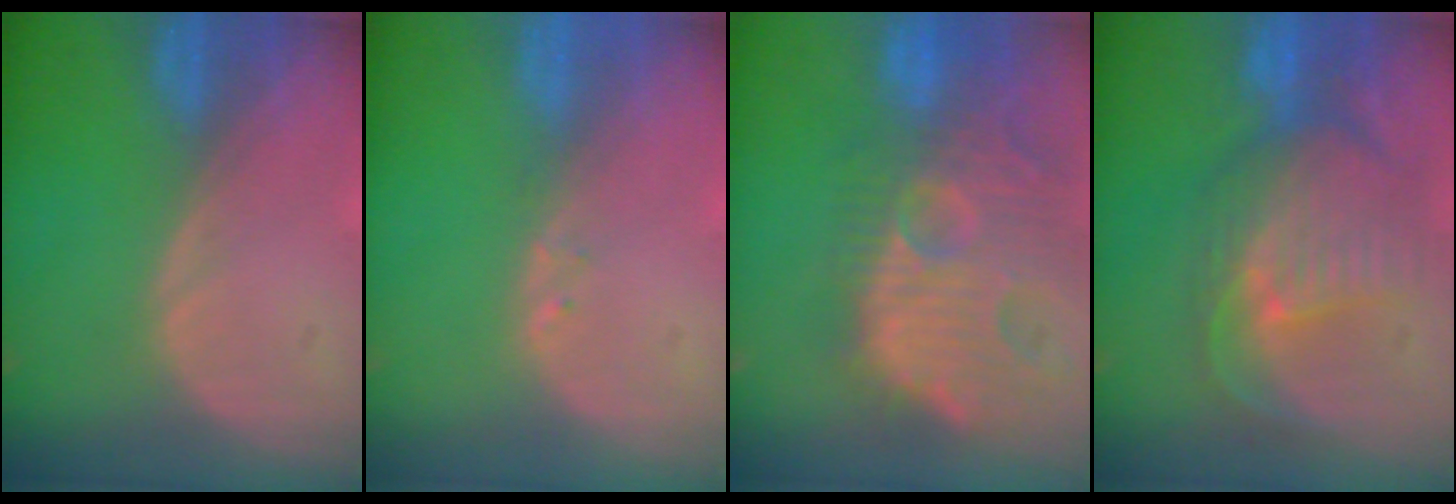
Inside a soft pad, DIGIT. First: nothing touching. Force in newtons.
{"total": 0.6, "press": 0.6, "slide": 0.1}
{"total": 14.4, "press": 12.6, "slide": 7.0}
{"total": 10.5, "press": 9.3, "slide": 4.8}